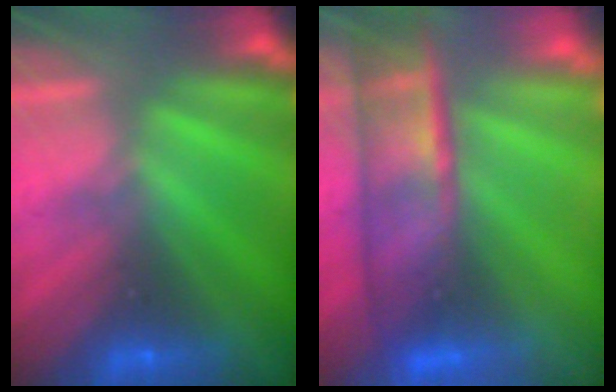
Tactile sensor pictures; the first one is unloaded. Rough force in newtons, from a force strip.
{"total": 5.8}